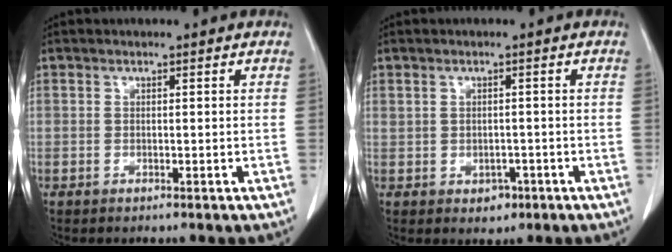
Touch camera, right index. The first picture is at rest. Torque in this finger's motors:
{"motor_torque": [0.07, 0.15, 0.05, 0.02]}